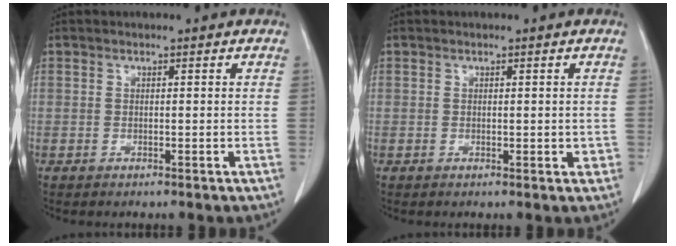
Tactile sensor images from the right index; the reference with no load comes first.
{"total": 1.6, "force": [-0.1, 0.9, 1.3], "torque": [-0.011, -0.001, 0.002]}